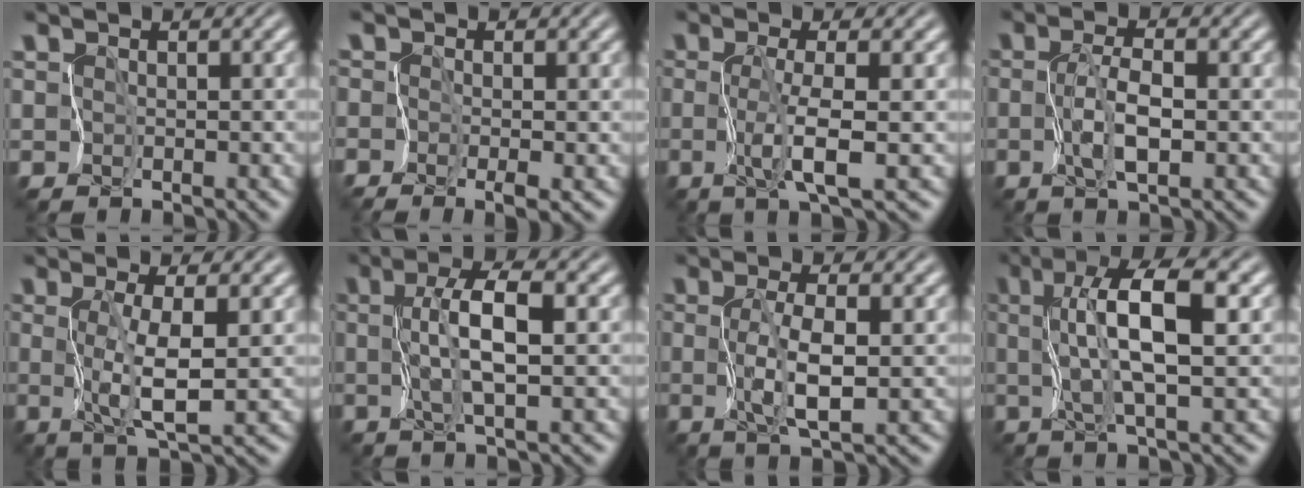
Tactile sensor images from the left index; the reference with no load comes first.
{"total": 1.5, "force": [-0.9, 0.3, 1.2], "torque": [-0.025, -0.008, -0.019]}
{"total": 3.0, "force": [-0.6, -0.3, 2.9], "torque": [-0.065, -0.006, -0.010]}
{"total": 2.6, "force": [-0.6, 0.5, 2.5], "torque": [-0.056, -0.002, -0.009]}
{"total": 3.4, "force": [0.2, 0.0, 3.4], "torque": [-0.074, -0.004, 0.006]}
{"total": 3.9, "force": [0.3, 0.3, 3.8], "torque": [-0.077, 0.007, 0.003]}
{"total": 3.2, "force": [-0.1, 0.2, 3.2], "torque": [-0.072, -0.005, -0.001]}
{"total": 6.7, "force": [1.2, 1.1, 6.5], "torque": [-0.116, 0.009, 0.018]}